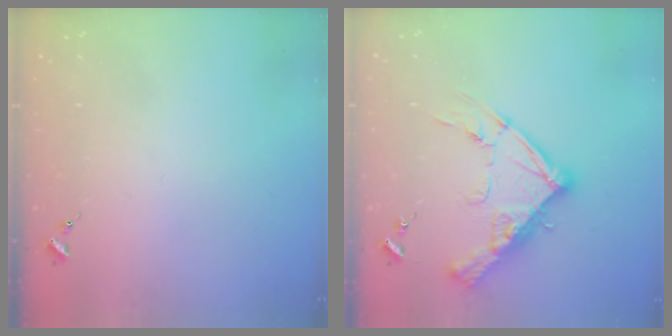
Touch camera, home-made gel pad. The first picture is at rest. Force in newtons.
{"total": 16.4, "press": 16.3, "slide": 1.4}